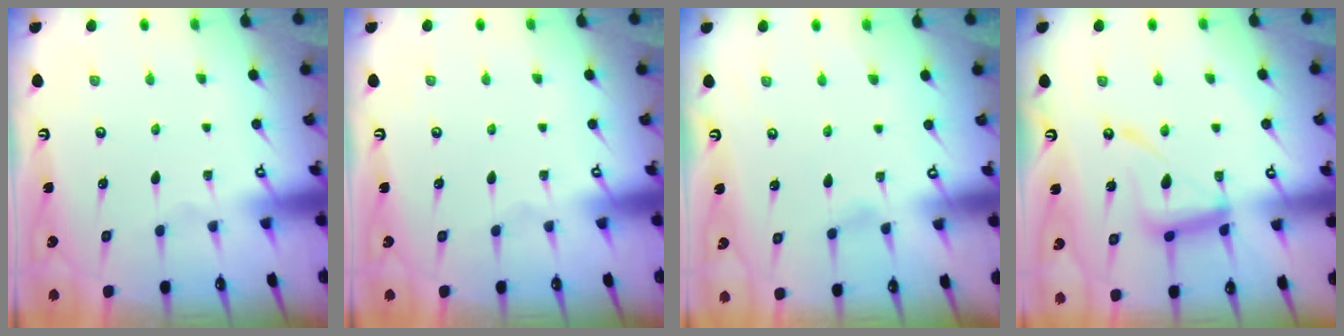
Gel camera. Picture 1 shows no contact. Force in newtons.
{"total": 0.0}
{"total": 0.9, "press": 0.9, "slide": 0.1}
{"total": 13.6, "press": 13.6, "slide": 1.2}